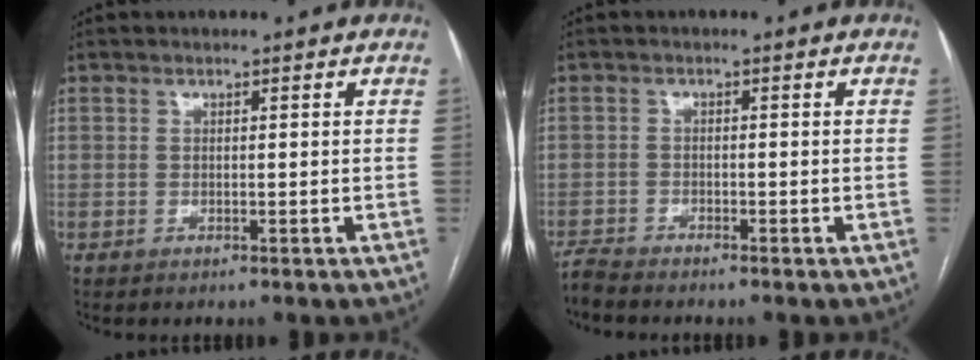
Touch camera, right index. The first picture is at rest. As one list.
[{"total": 2.3, "force": [-2.3, -0.2, 0.2], "torque": [-0.007, -0.013, -0.048]}]